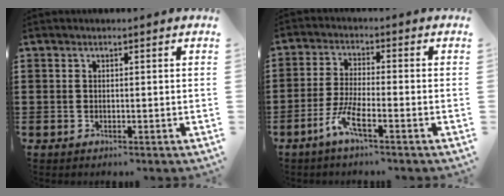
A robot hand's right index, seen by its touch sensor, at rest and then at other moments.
{"total": 5.3, "force": [-3.2, 0.7, 4.3], "torque": [-0.104, -0.014, -0.065]}